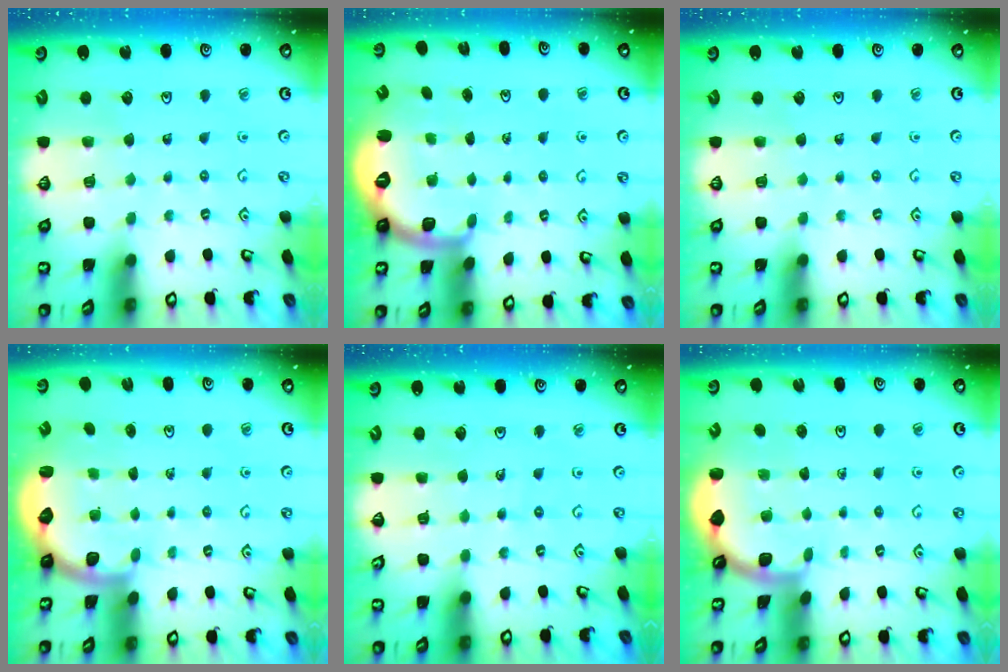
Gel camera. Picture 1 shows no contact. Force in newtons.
{"total": 2.8, "press": 1.8, "slide": 2.1}
{"total": 0.0}
{"total": 2.7, "press": 2.0, "slide": 1.7}
{"total": 4.7, "press": 4.7, "slide": 0.4}
{"total": 1.7, "press": 1.7, "slide": 0.0}